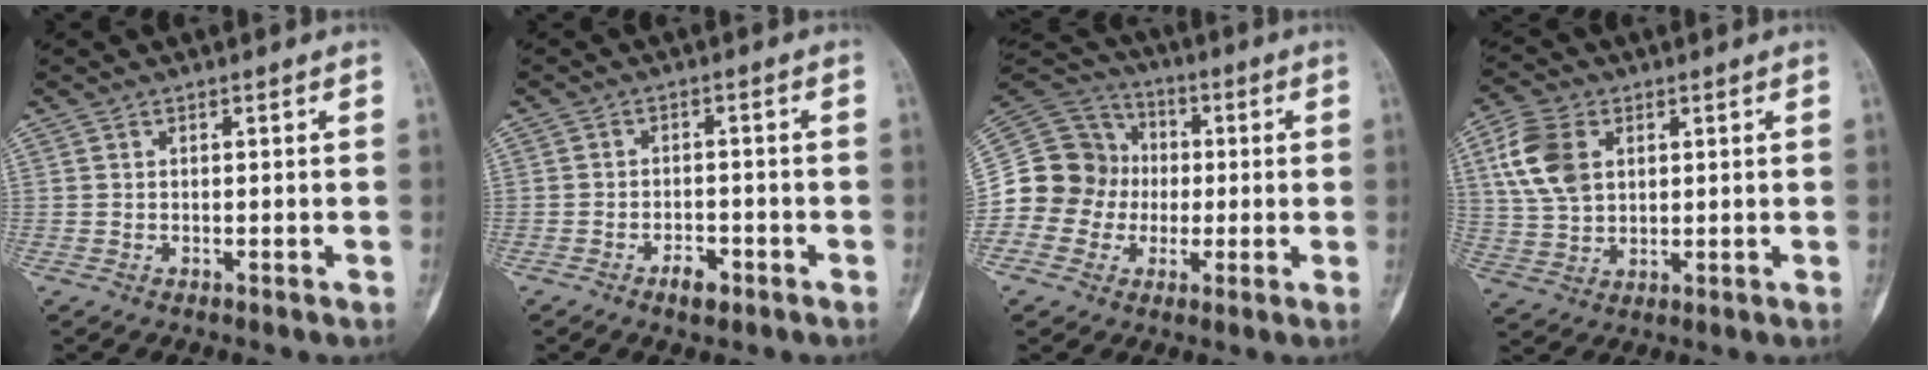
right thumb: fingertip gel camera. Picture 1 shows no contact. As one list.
[{"total": 3.3, "force": [-2.0, 1.8, 1.8], "torque": [-0.024, 0.012, -0.029]}, {"total": 15.9, "force": [-1.6, 15.4, 4.0], "torque": [-0.059, 0.073, -0.022]}, {"total": 10.3, "force": [3.2, 7.1, 6.8], "torque": [-0.131, 0.000, 0.066]}]